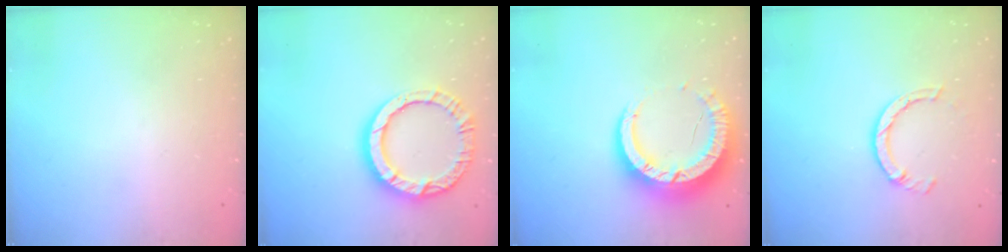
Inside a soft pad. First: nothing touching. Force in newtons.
{"total": 12.7, "press": 12.6, "slide": 1.2}
{"total": 14.1, "press": 14.1, "slide": 1.2}
{"total": 5.8, "press": 5.8, "slide": 0.8}